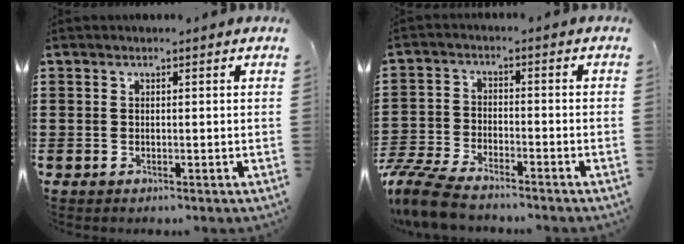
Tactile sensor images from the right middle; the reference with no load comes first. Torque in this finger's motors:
{"motor_torque": [1.63, -0.51, 0.76, 0.21]}